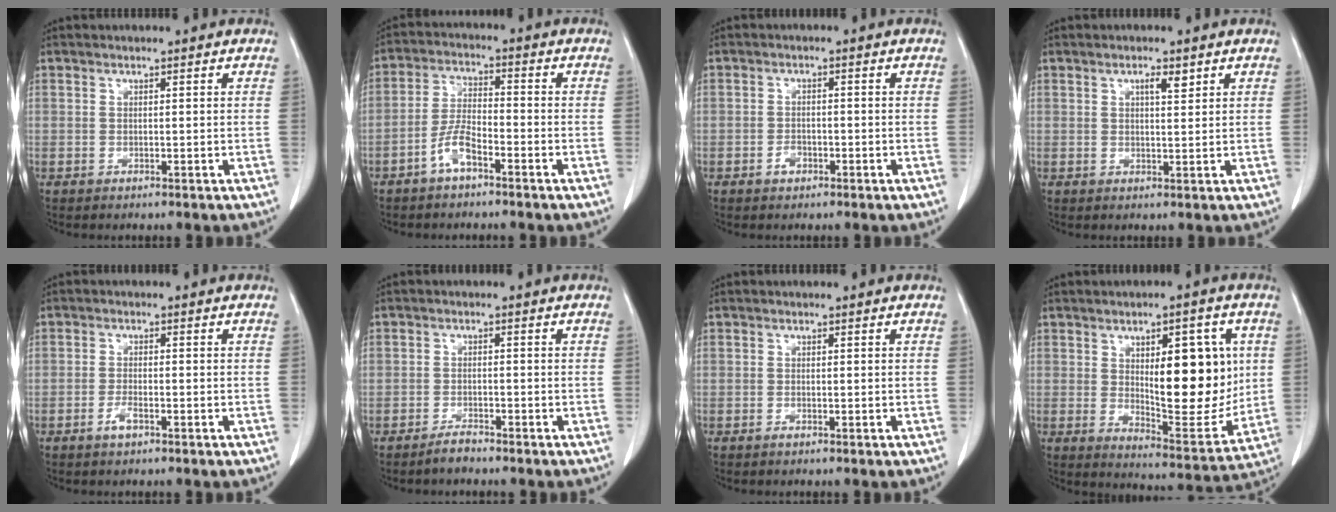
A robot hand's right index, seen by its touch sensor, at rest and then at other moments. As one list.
[{"total": 5.1, "force": [-3.2, 1.3, 3.8], "torque": [-0.083, 0.007, -0.065]}, {"total": 1.8, "force": [-1.1, 1.1, 1.0], "torque": [-0.014, 0.005, -0.018]}, {"total": 2.1, "force": [1.2, 0.5, 1.7], "torque": [-0.030, -0.002, 0.020]}, {"total": 2.2, "force": [-1.3, 0.5, 1.7], "torque": [-0.034, 0.000, -0.026]}, {"total": 2.0, "force": [-1.8, 0.5, 0.5], "torque": [-0.005, 0.001, -0.032]}, {"total": 0.0}, {"total": 14.4, "force": [2.3, 5.1, 13.3], "torque": [-0.179, -0.007, 0.046]}]